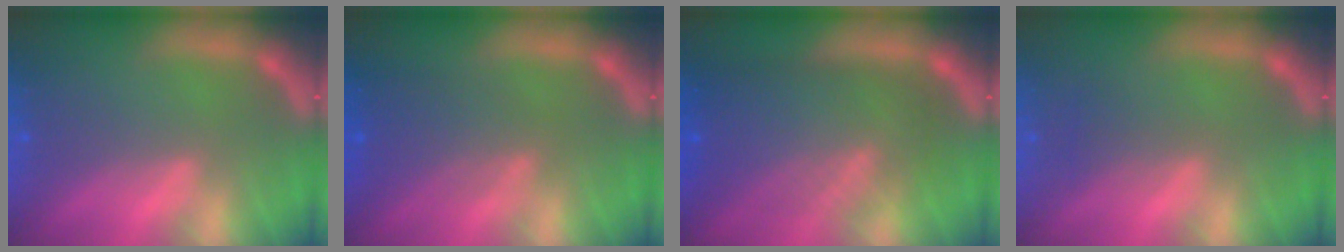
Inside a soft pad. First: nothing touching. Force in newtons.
{"total": 4.6}
{"total": 9.6}
{"total": 1.5}